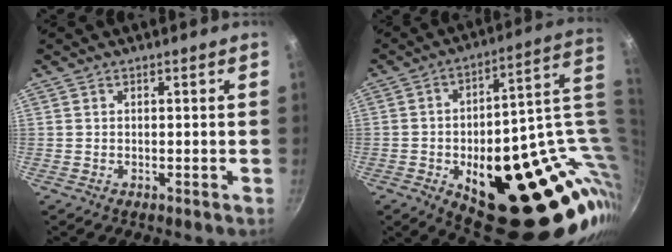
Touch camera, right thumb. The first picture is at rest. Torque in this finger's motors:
{"motor_torque": [0.59, 1.05, 2.35, -0.41, 0.50]}